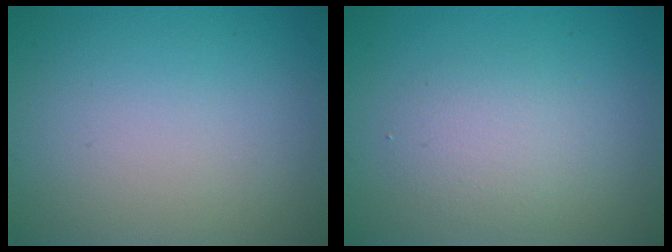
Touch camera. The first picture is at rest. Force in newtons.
{"total": 2.4, "press": 2.4, "slide": 0.1}